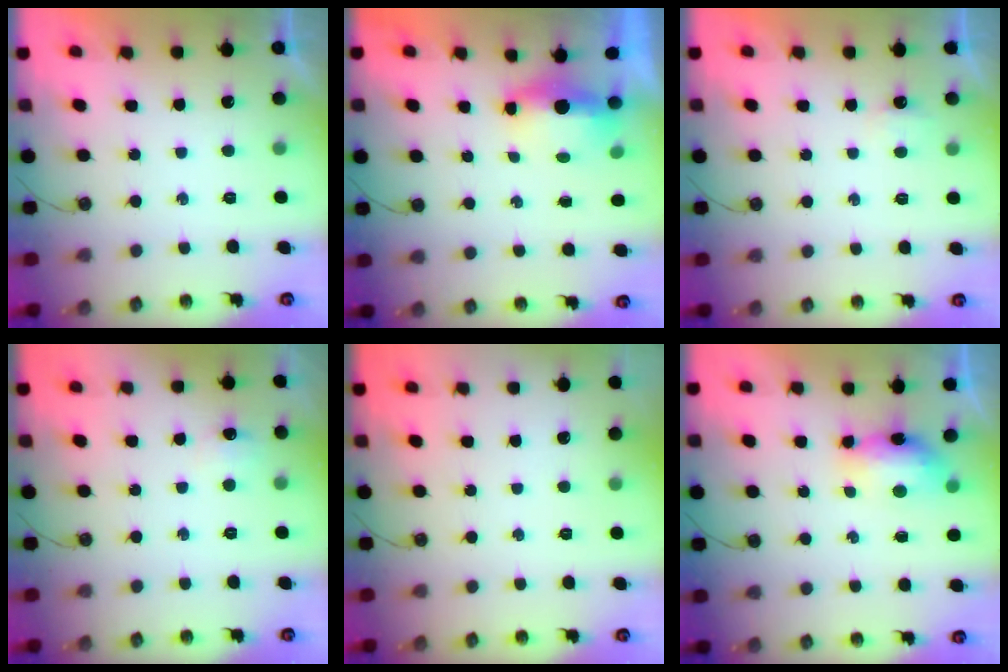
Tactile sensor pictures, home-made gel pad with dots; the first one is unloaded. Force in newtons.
{"total": 5.0, "press": 4.8, "slide": 1.3}
{"total": 2.6, "press": 2.6, "slide": 0.4}
{"total": 6.6, "press": 6.6, "slide": 0.9}
{"total": 0.0}
{"total": 7.2, "press": 7.1, "slide": 1.0}